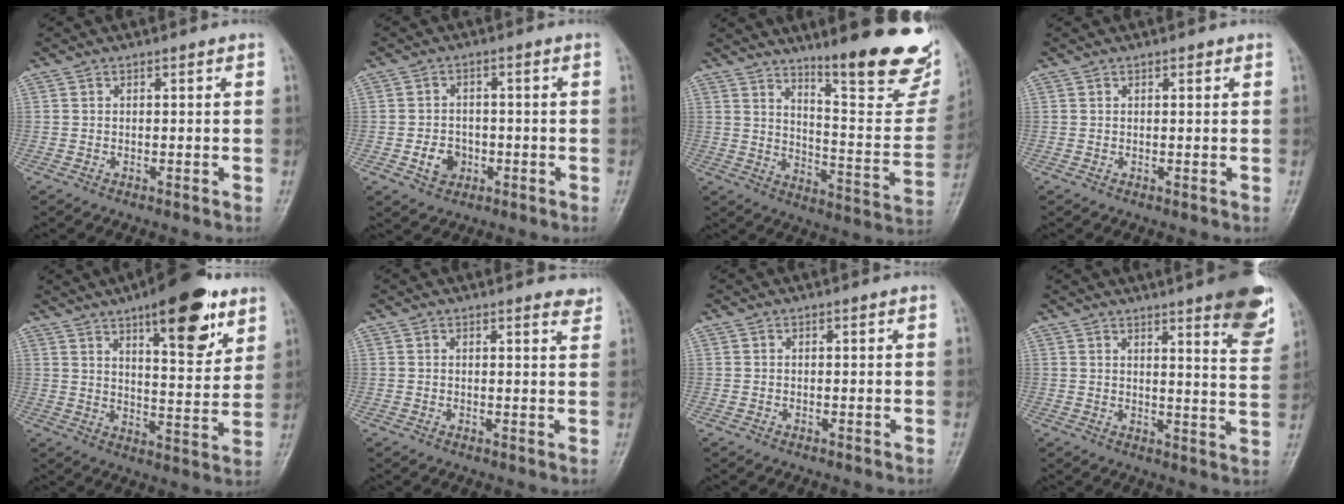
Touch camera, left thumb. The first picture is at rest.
{"total": 4.5, "force": [-1.5, 3.7, 2.2], "torque": [-0.019, 0.011, -0.023]}
{"total": 23.2, "force": [16.5, 4.8, 15.6], "torque": [-0.176, -0.103, 0.229]}
{"total": 0.7, "force": [0.4, 0.2, 0.4], "torque": [-0.007, -0.001, 0.006]}
{"total": 16.8, "force": [9.9, 5.6, 12.4], "torque": [-0.141, -0.048, 0.145]}
{"total": 2.1, "force": [2.0, 0.3, 0.7], "torque": [-0.006, -0.016, 0.018]}
{"total": 0.0}
{"total": 11.9, "force": [7.5, 1.8, 9.1], "torque": [-0.093, -0.042, 0.089]}